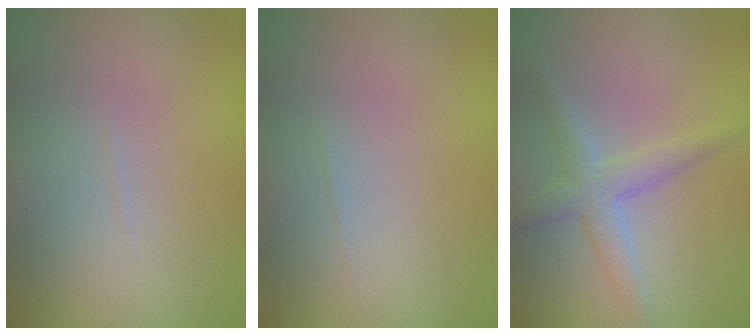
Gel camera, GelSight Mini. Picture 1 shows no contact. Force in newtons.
{"total": 0.0}
{"total": 2.8, "press": 2.8, "slide": 0.1}